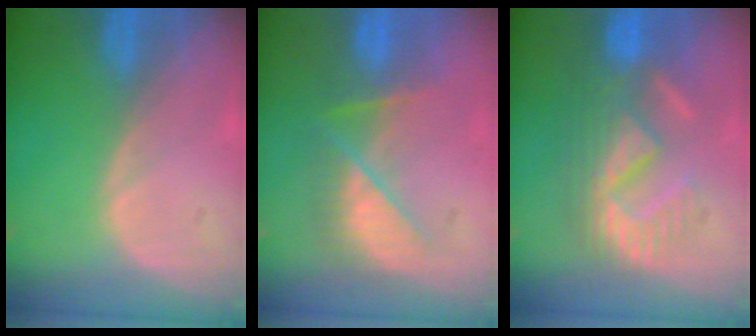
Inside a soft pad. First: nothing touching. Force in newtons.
{"total": 7.2, "press": 7.0, "slide": 1.7}
{"total": 9.0, "press": 8.9, "slide": 1.8}